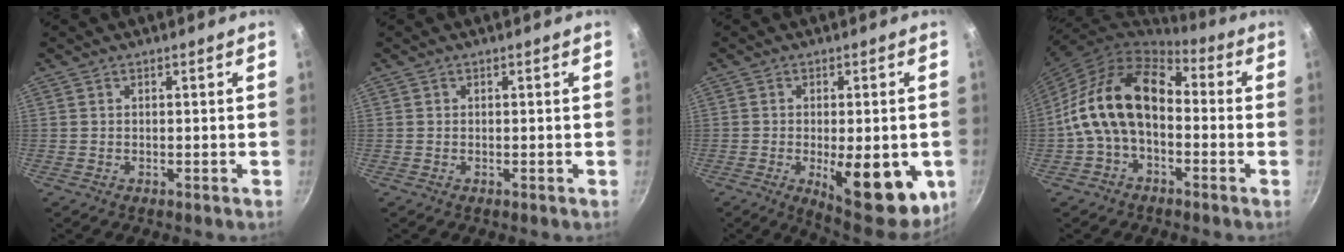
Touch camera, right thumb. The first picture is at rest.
{"total": 0.0}
{"total": 16.8, "force": [-4.2, 6.6, 14.9], "torque": [-0.161, -0.007, -0.044]}
{"total": 15.7, "force": [-1.1, 10.1, 11.9], "torque": [-0.193, 0.044, -0.038]}